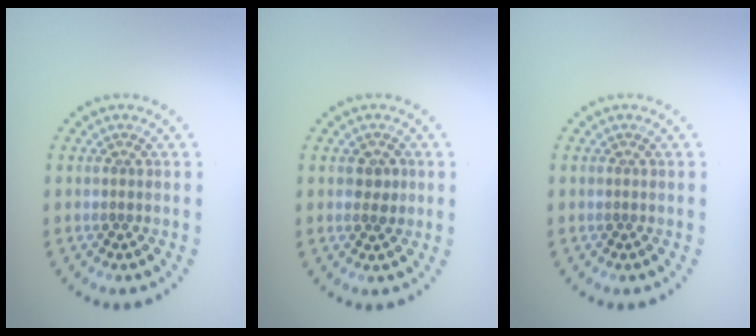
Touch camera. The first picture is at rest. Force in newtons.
{"total": 1.6, "press": 1.6, "slide": 0.3}
{"total": 0.0}